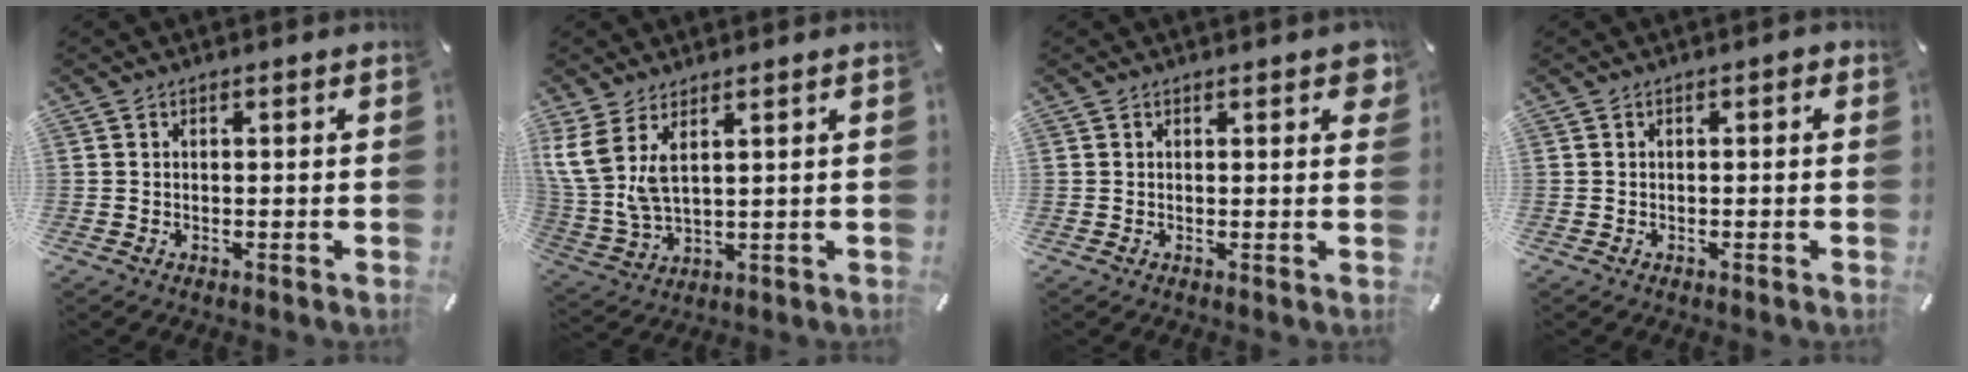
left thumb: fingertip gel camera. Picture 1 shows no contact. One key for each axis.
{"total": 8.6, "fx": 4.6, "fy": 3.8, "fz": 6.2, "tx": -0.164, "ty": -0.026, "tz": 0.083}
{"total": 2.4, "fx": 1.1, "fy": 1.0, "fz": 1.9, "tx": -0.017, "ty": -0.005, "tz": 0.013}
{"total": 1.0, "fx": -0.3, "fy": 0.5, "fz": 0.8, "tx": -0.014, "ty": 0.003, "tz": -0.006}